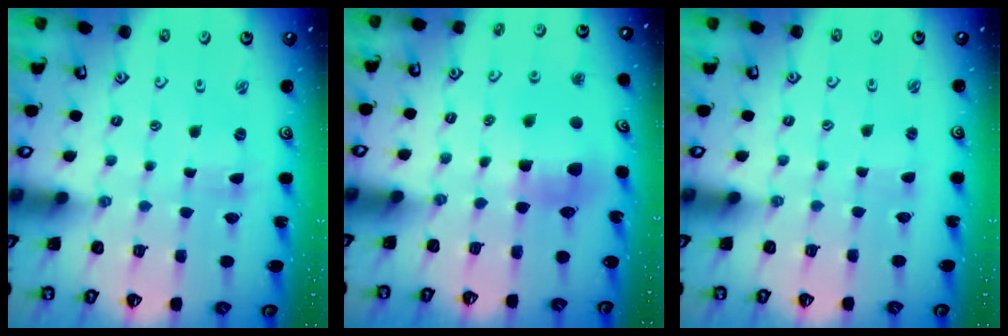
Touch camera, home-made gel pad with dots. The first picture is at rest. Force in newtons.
{"total": 8.6, "press": 8.6, "slide": 1.0}
{"total": 0.5, "press": 0.5, "slide": 0.1}